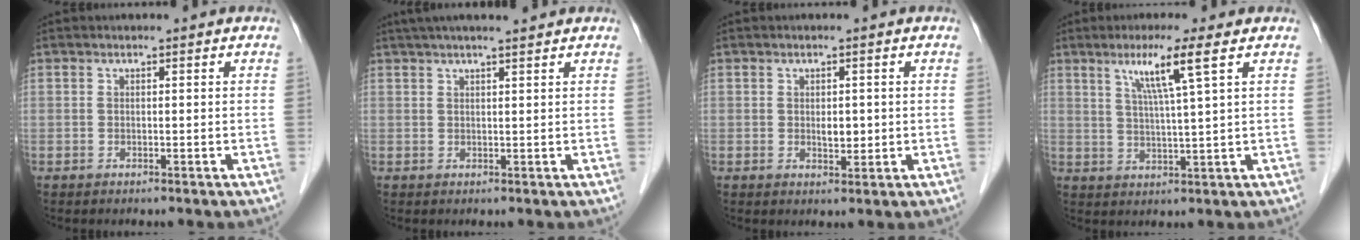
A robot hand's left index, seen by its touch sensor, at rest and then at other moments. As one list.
[{"total": 7.3, "force": [6.1, 0.3, 4.0], "torque": [-0.059, 0.026, 0.086]}, {"total": 2.0, "force": [-0.1, 1.1, 1.7], "torque": [-0.028, -0.005, 0.001]}, {"total": 6.7, "force": [3.2, -1.1, 5.7], "torque": [-0.110, -0.004, 0.061]}]